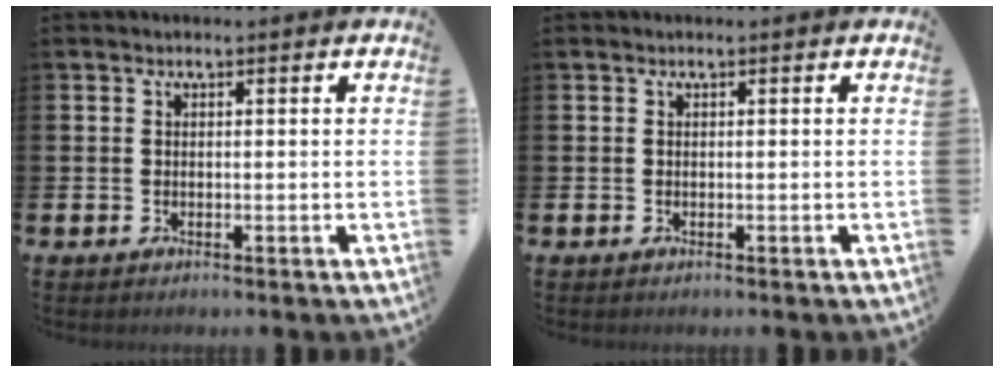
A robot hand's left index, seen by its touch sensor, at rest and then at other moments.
{"total": 0.0}